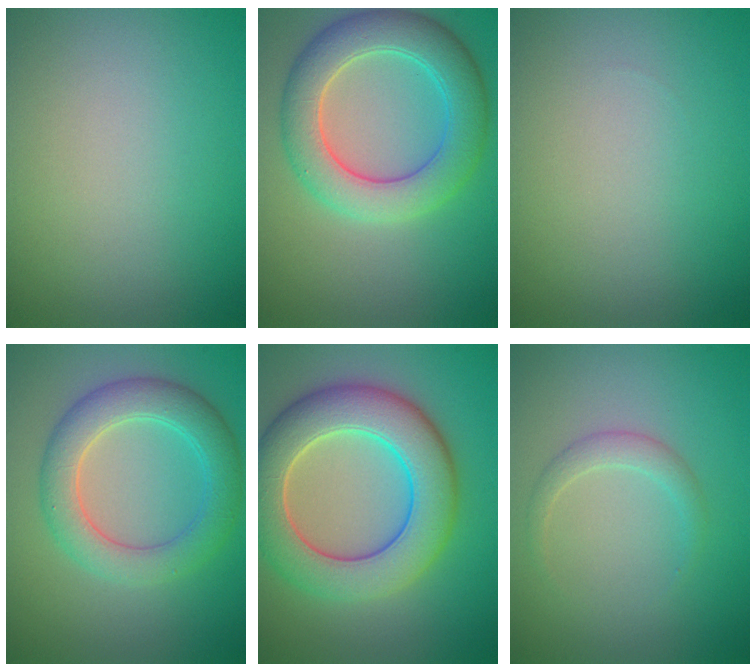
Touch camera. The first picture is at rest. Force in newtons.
{"total": 6.5, "press": 6.5, "slide": 0.3}
{"total": 0.0}
{"total": 5.0, "press": 5.0, "slide": 0.1}
{"total": 8.8, "press": 8.8, "slide": 0.2}
{"total": 1.4, "press": 1.4, "slide": 0.0}